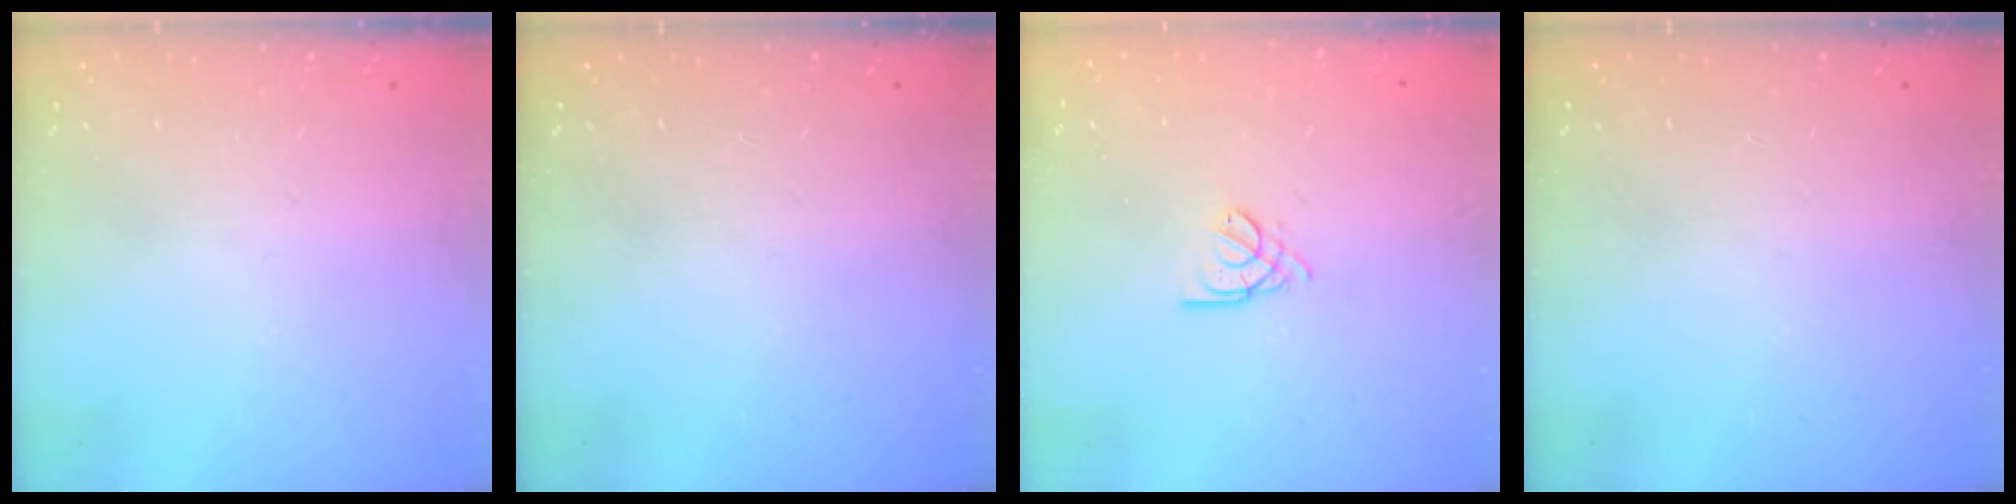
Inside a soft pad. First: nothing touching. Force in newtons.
{"total": 0.0}
{"total": 3.0, "press": 2.9, "slide": 0.5}
{"total": 0.0}